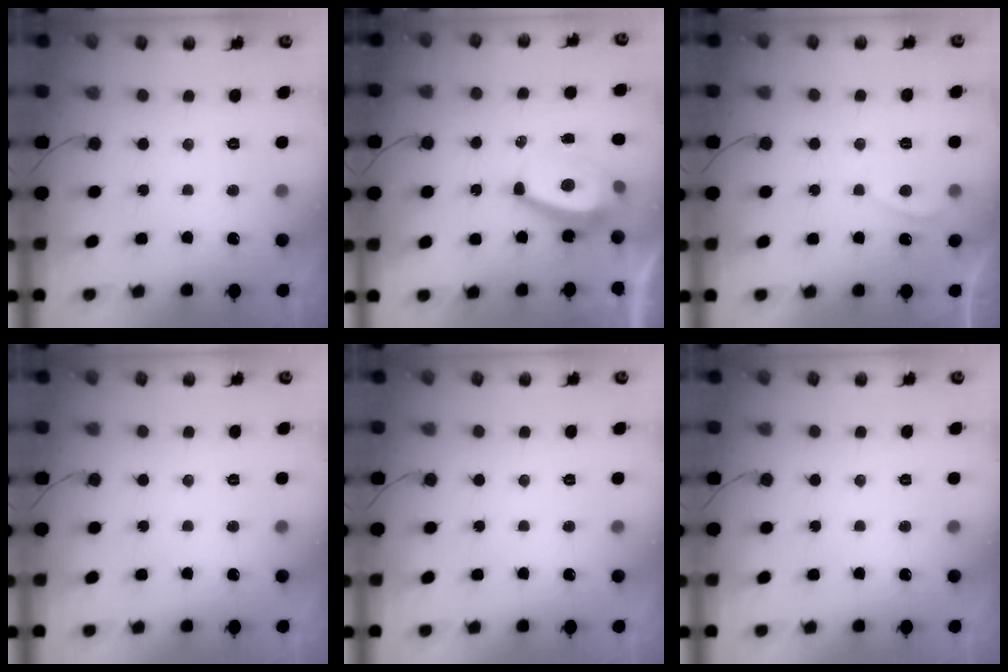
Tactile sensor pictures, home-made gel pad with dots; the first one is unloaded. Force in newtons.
{"total": 8.3, "press": 8.3, "slide": 0.5}
{"total": 0.7, "press": 0.5, "slide": 0.4}
{"total": 0.0}
{"total": 0.0}
{"total": 0.0}